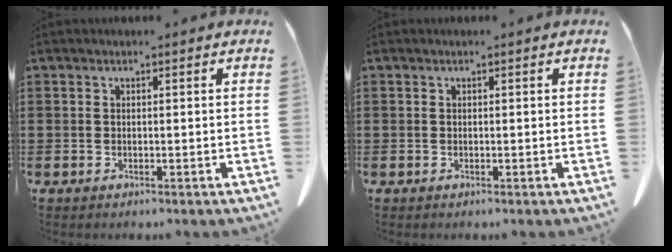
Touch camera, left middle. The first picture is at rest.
{"total": 0.0}